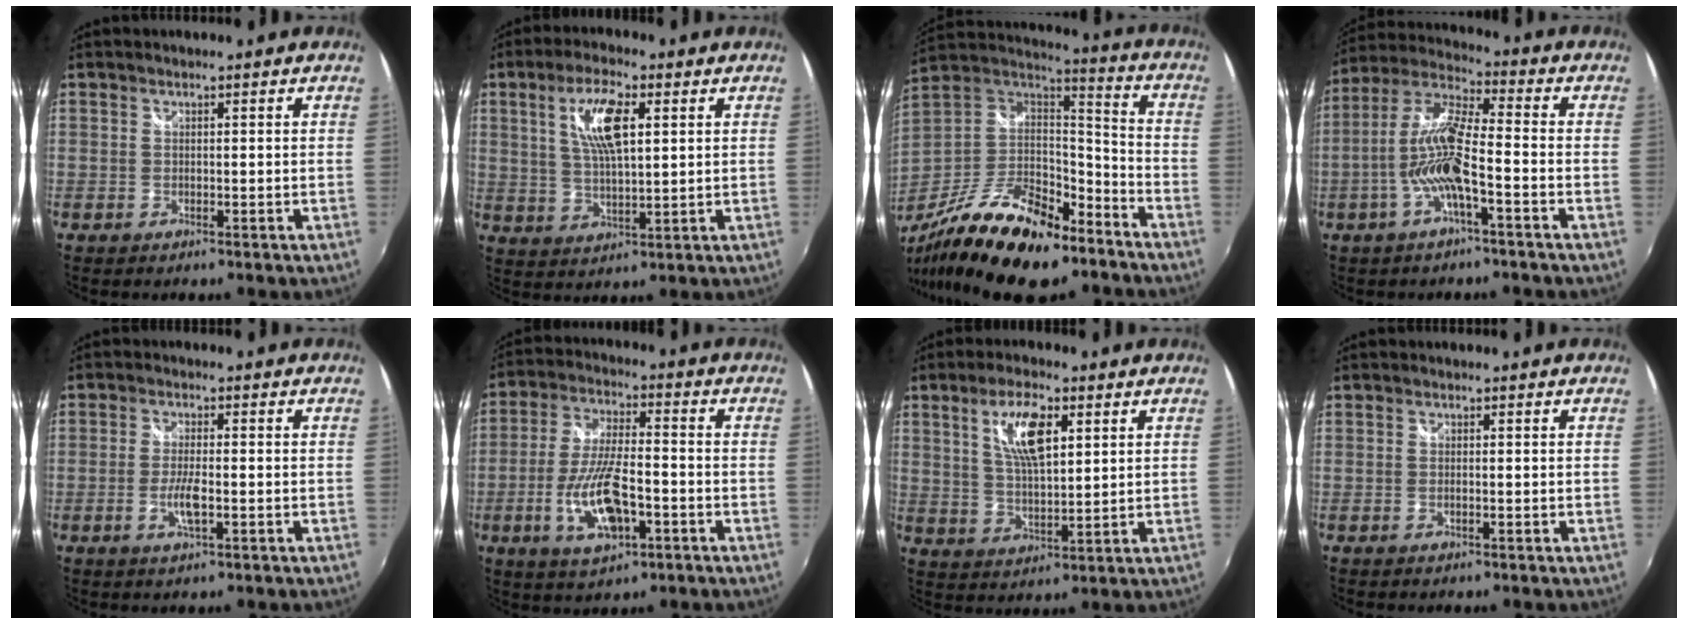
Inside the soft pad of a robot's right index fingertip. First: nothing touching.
{"total": 9.2, "force": [3.1, 2.9, 8.1], "torque": [-0.155, 0.006, 0.060]}
{"total": 27.3, "force": [-18.2, 10.3, 17.6], "torque": [-0.340, -0.031, -0.295]}
{"total": 11.6, "force": [-3.7, 2.0, 10.8], "torque": [-0.221, 0.002, -0.070]}
{"total": 4.4, "force": [-1.4, 0.9, 4.1], "torque": [-0.084, -0.006, -0.027]}
{"total": 12.7, "force": [-4.4, 4.6, 11.0], "torque": [-0.225, -0.009, -0.078]}
{"total": 9.2, "force": [3.8, 3.3, 7.7], "torque": [-0.142, 0.006, 0.073]}
{"total": 0.8, "force": [-0.3, -0.1, 0.7], "torque": [-0.013, 0.000, -0.006]}